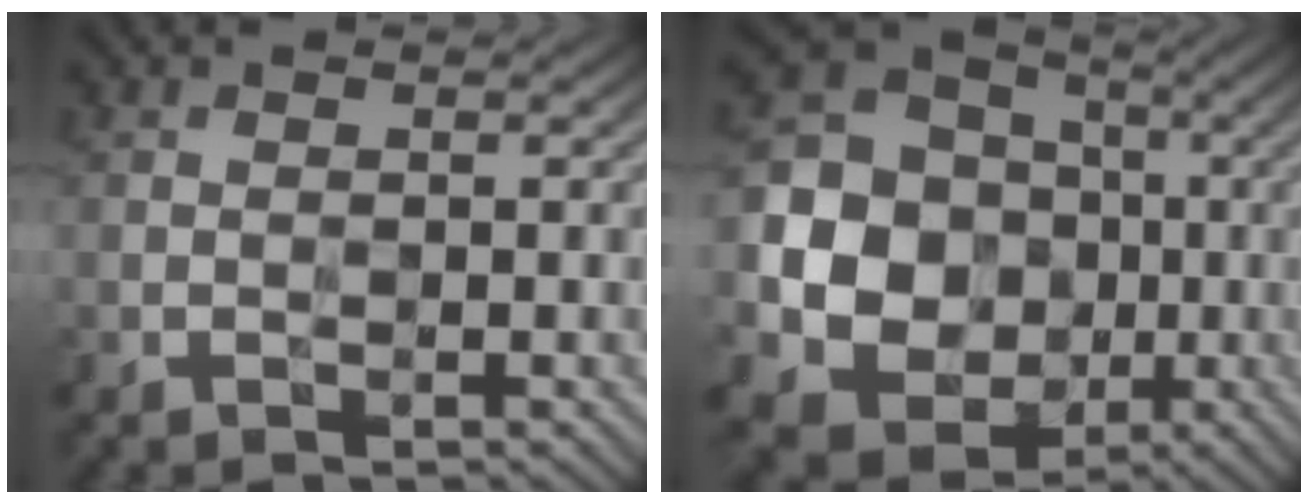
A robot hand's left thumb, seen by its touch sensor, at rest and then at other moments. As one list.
[{"total": 19.0, "force": [-2.8, 17.2, 7.5], "torque": [-0.223, -0.011, -0.067]}]